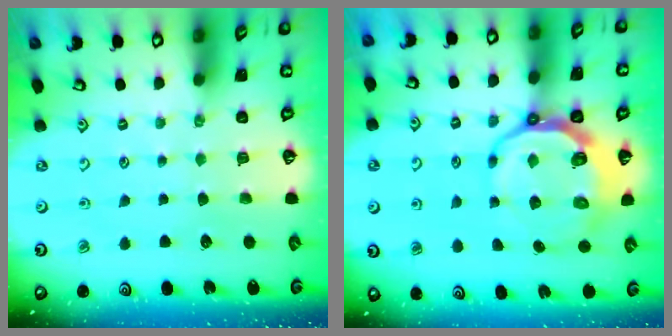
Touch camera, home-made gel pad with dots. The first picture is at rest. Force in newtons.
{"total": 10.4, "press": 9.6, "slide": 3.9}